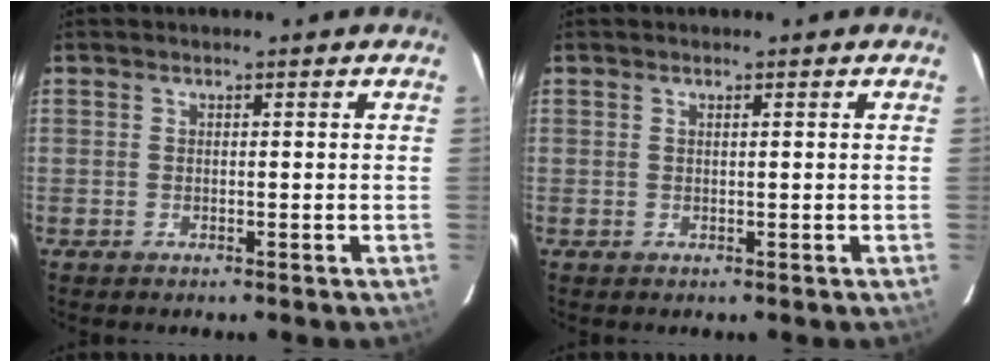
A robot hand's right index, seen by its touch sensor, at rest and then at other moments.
{"total": 0.5, "force": [0.2, -0.2, 0.4], "torque": [-0.009, 0.002, 0.004]}